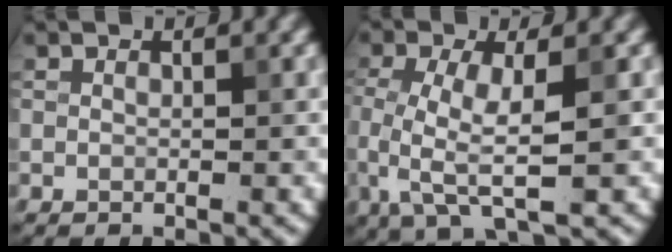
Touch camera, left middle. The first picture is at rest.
{"total": 5.7, "force": [-0.7, 2.0, 5.3], "torque": [-0.115, -0.009, -0.010]}